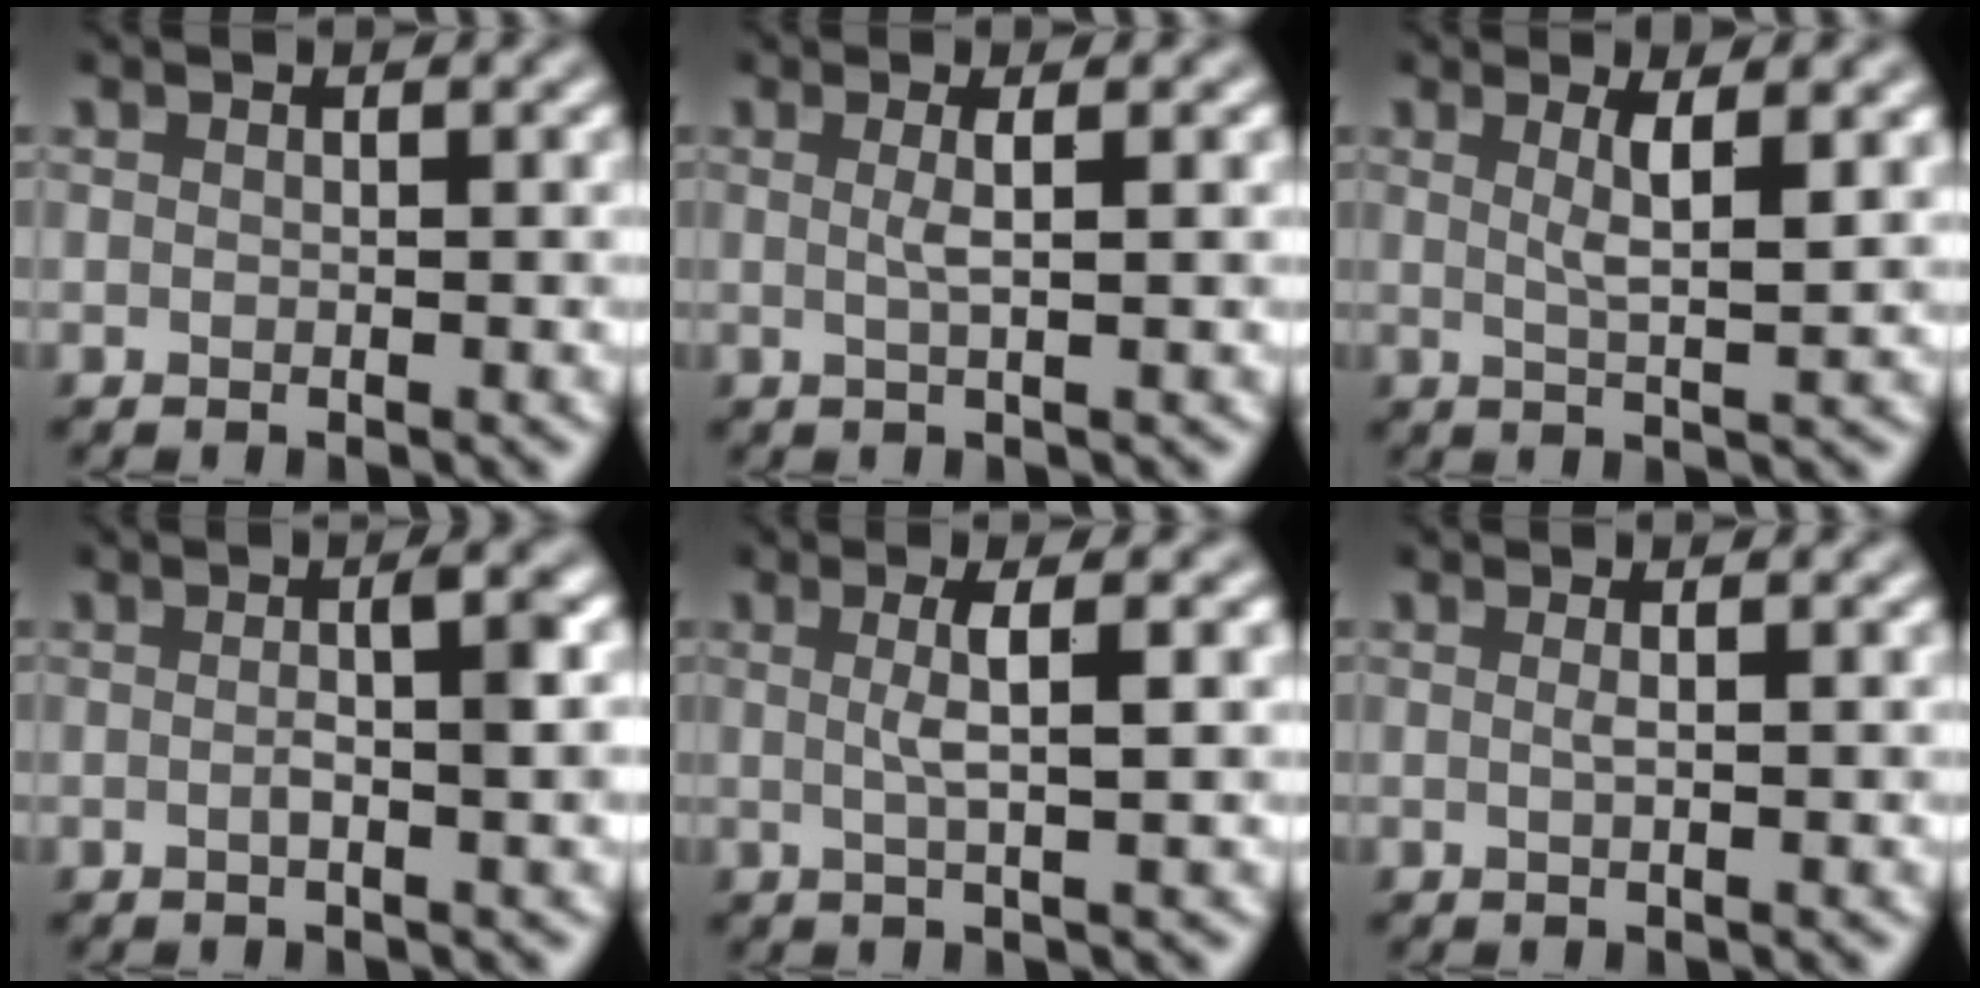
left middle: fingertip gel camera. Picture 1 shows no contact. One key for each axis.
{"total": 1.8, "fx": 0.3, "fy": 0.5, "fz": 1.7, "tx": -0.028, "ty": 0.000, "tz": -0.001}
{"total": 3.3, "fx": 1.2, "fy": 0.8, "fz": 3.0, "tx": -0.038, "ty": -0.004, "tz": 0.018}
{"total": 3.2, "fx": 0.0, "fy": 0.6, "fz": 3.1, "tx": -0.046, "ty": 0.007, "tz": -0.005}
{"total": 3.1, "fx": 0.5, "fy": 0.7, "fz": 3.0, "tx": -0.044, "ty": 0.001, "tz": 0.003}
{"total": 0.9, "fx": 0.1, "fy": 0.2, "fz": 0.8, "tx": -0.012, "ty": 0.002, "tz": -0.002}